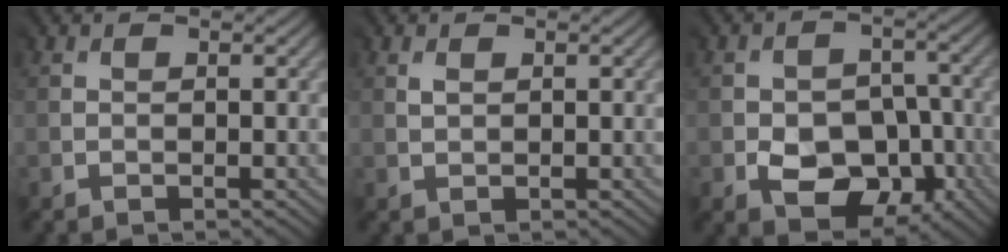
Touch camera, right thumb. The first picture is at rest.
{"total": 1.2, "force": [1.0, 0.6, 0.3], "torque": [-0.011, 0.000, 0.021]}
{"total": 6.4, "force": [-3.0, 4.6, 3.2], "torque": [-0.042, -0.012, -0.044]}